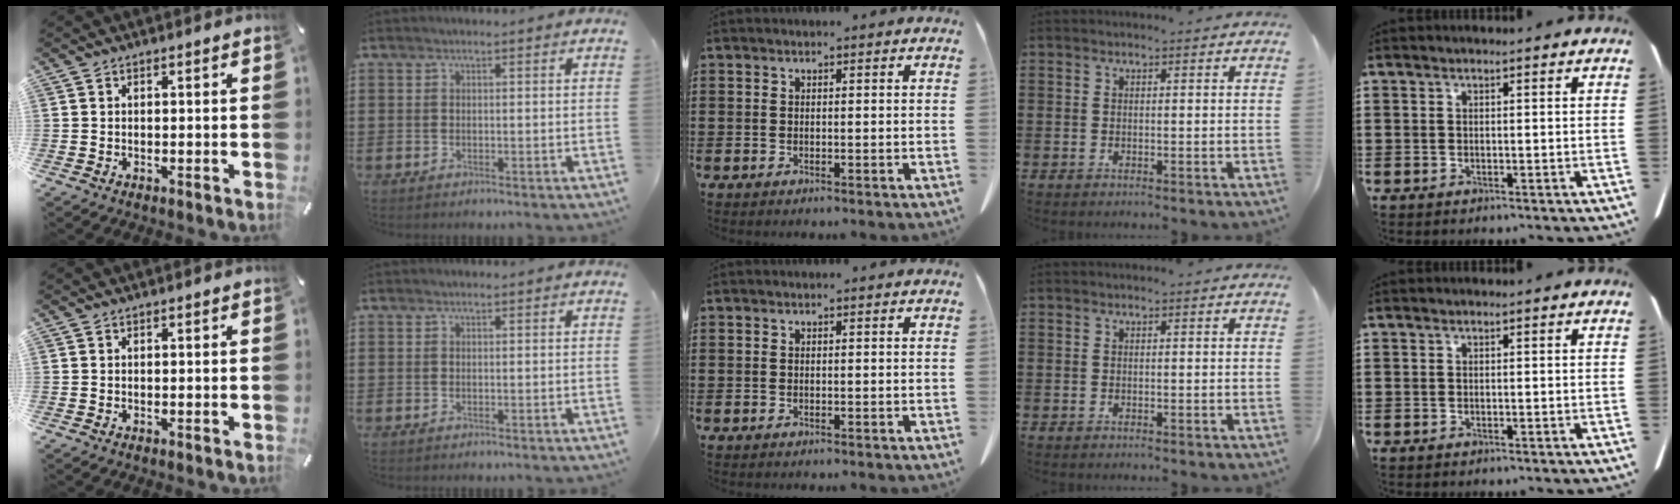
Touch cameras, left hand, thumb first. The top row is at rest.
{}